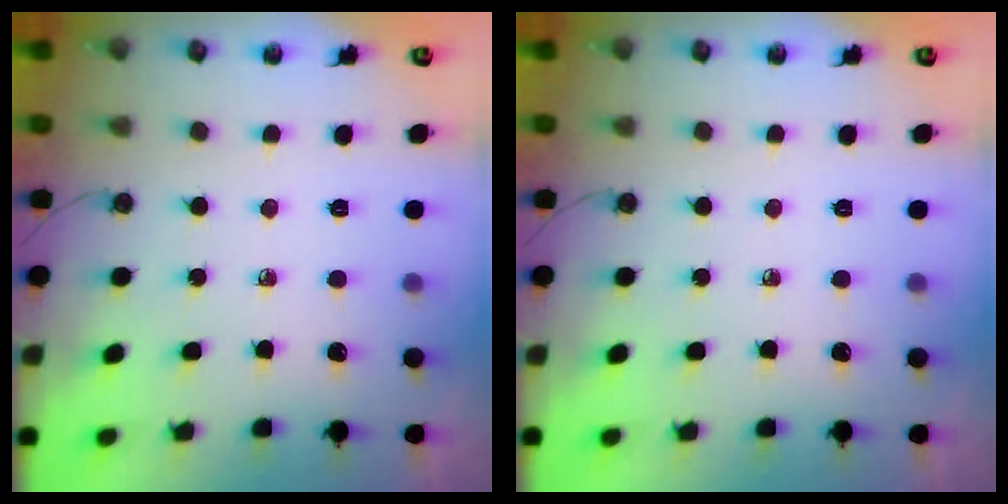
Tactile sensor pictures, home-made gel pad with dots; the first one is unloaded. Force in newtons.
{"total": 0.0}